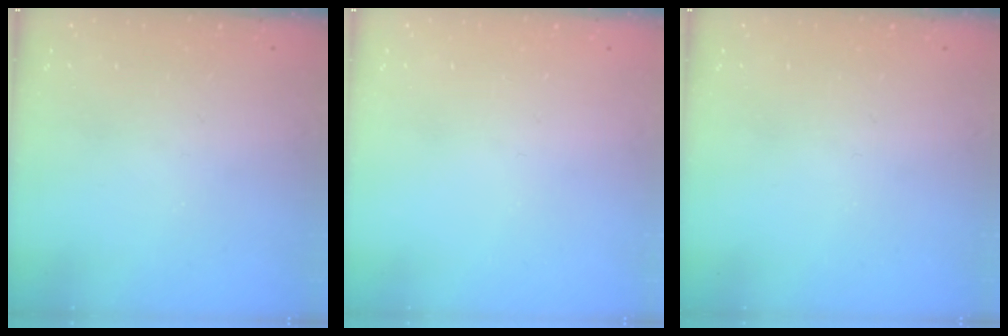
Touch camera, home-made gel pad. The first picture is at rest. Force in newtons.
{"total": 0.0}
{"total": 0.0}